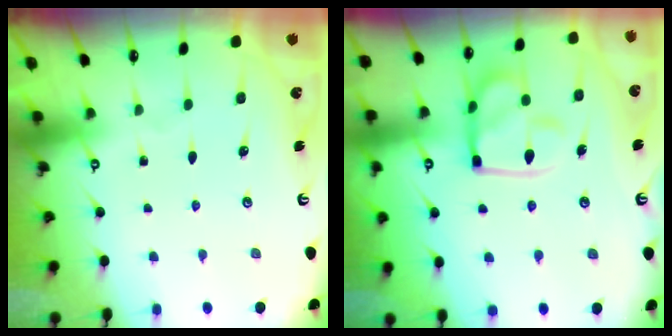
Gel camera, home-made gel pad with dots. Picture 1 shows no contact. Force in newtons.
{"total": 12.7, "press": 12.7, "slide": 1.3}